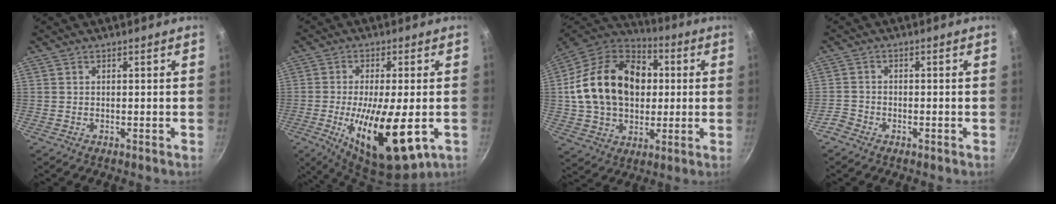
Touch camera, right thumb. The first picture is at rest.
{"total": 16.7, "force": [-4.3, 5.7, 15.1], "torque": [-0.253, -0.006, -0.066]}
{"total": 24.0, "force": [2.6, 17.7, 16.1], "torque": [-0.256, 0.029, 0.042]}
{"total": 2.6, "force": [-1.9, 1.6, 0.7], "torque": [-0.015, 0.019, -0.040]}